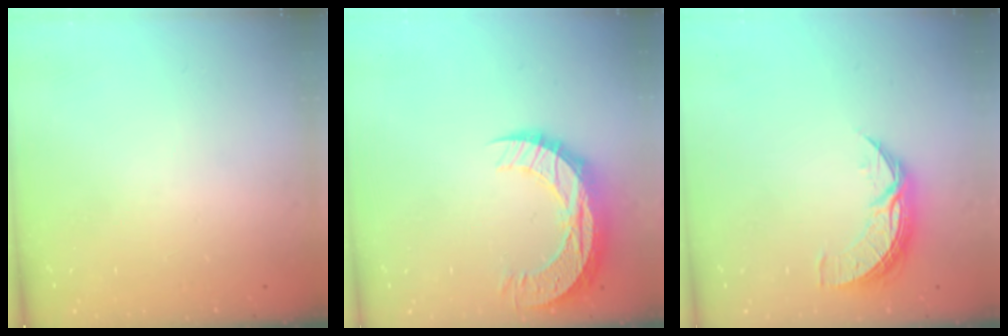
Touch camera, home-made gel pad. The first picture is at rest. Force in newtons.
{"total": 12.7, "press": 12.7, "slide": 0.9}
{"total": 8.3, "press": 8.3, "slide": 0.5}